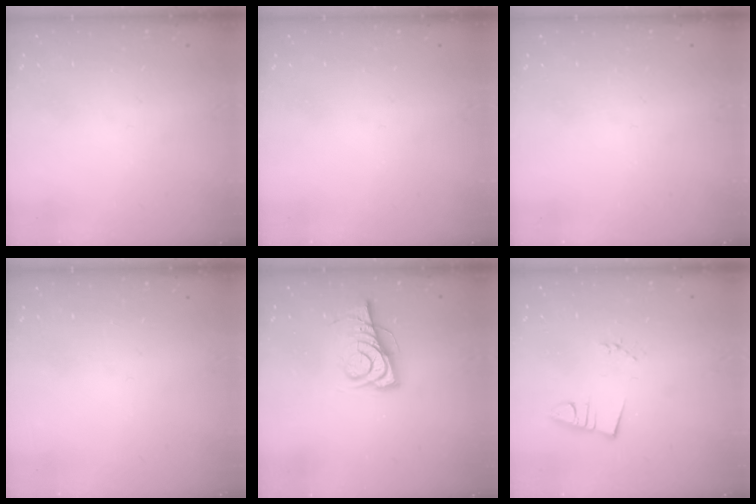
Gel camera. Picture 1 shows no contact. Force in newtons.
{"total": 0.0}
{"total": 0.0}
{"total": 0.0}
{"total": 7.0, "press": 7.0, "slide": 1.0}
{"total": 2.9, "press": 1.5, "slide": 2.5}